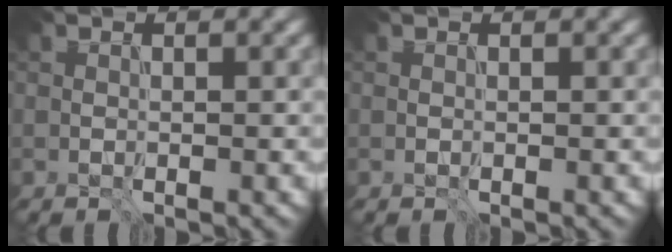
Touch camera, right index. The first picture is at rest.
{"total": 0.0}